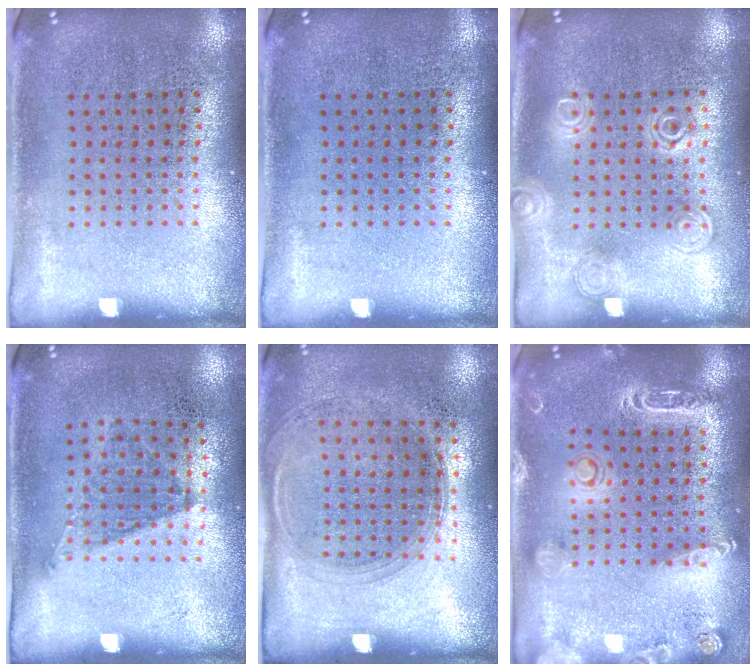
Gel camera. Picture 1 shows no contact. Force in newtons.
{"total": 0.0}
{"total": 1.2, "press": 1.2, "slide": 0.3}
{"total": 1.1, "press": 0.8, "slide": 0.8}
{"total": 1.4, "press": 1.2, "slide": 0.6}
{"total": 2.0, "press": 1.9, "slide": 0.6}